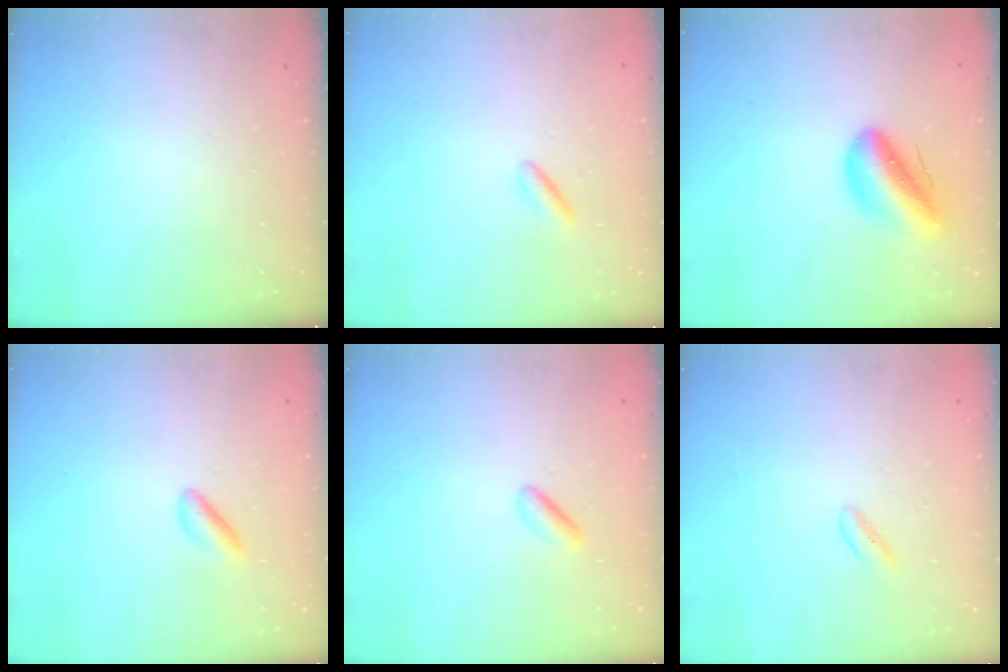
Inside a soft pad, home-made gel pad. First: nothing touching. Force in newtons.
{"total": 1.2, "press": 1.1, "slide": 0.5}
{"total": 12.0, "press": 11.5, "slide": 3.4}
{"total": 2.6, "press": 2.3, "slide": 1.1}
{"total": 1.7, "press": 1.5, "slide": 0.9}
{"total": 0.7, "press": 0.6, "slide": 0.5}